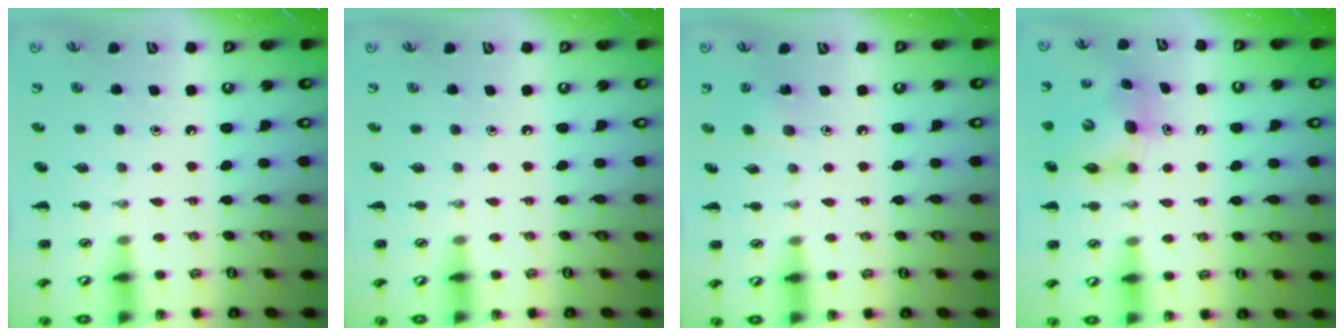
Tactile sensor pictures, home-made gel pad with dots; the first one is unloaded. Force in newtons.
{"total": 0.0}
{"total": 3.6, "press": 3.4, "slide": 1.1}
{"total": 6.5, "press": 6.5, "slide": 0.8}